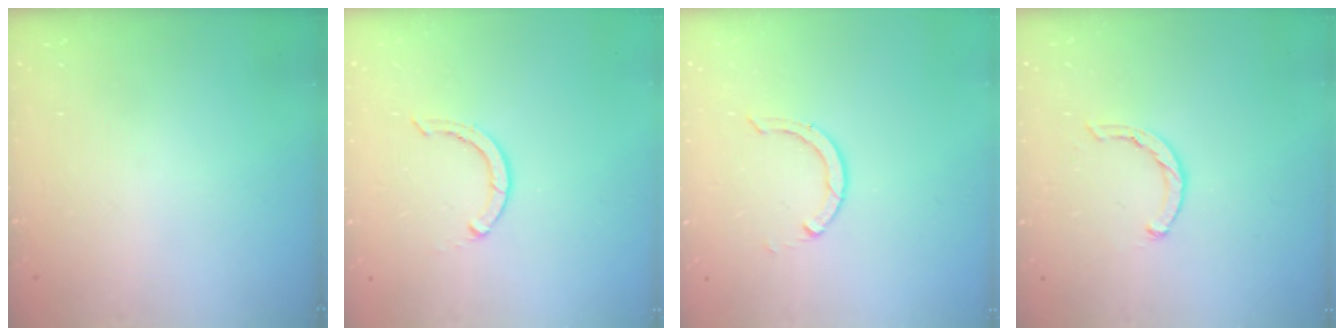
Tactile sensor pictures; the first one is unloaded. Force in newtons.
{"total": 3.1, "press": 3.0, "slide": 0.3}
{"total": 2.9, "press": 2.9, "slide": 0.4}
{"total": 1.4, "press": 1.3, "slide": 0.3}